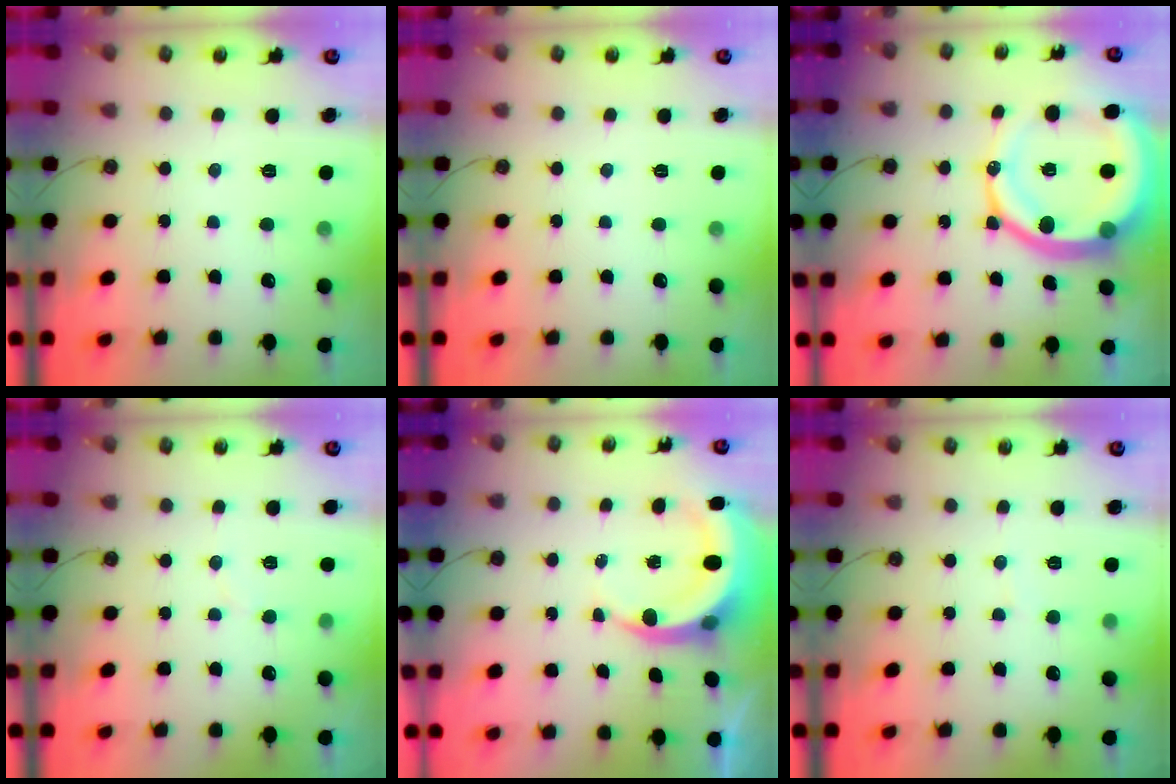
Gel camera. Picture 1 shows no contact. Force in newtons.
{"total": 0.0}
{"total": 22.5, "press": 22.4, "slide": 2.6}
{"total": 3.9, "press": 3.8, "slide": 1.0}
{"total": 7.3, "press": 7.2, "slide": 1.0}
{"total": 2.8, "press": 2.8, "slide": 0.2}